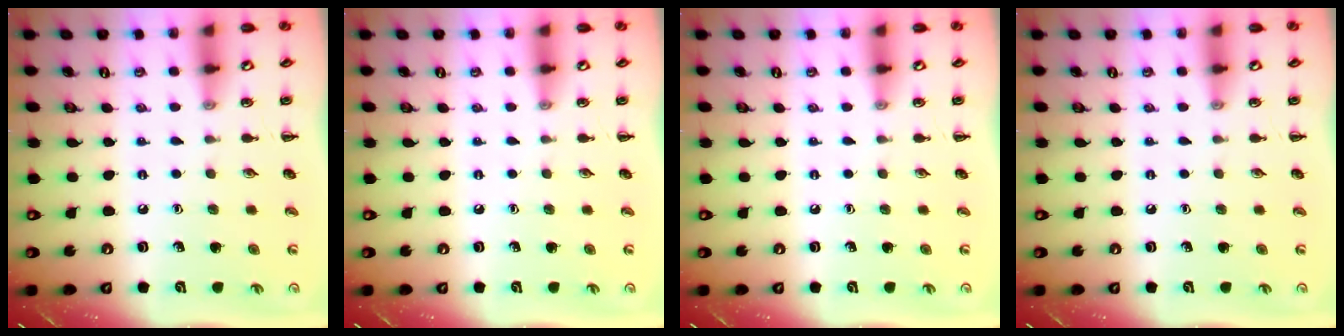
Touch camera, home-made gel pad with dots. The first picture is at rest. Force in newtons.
{"total": 0.0}
{"total": 0.0}
{"total": 0.0}